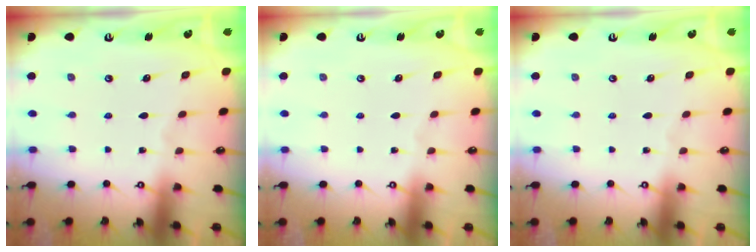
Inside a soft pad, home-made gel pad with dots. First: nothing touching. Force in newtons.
{"total": 0.0}
{"total": 0.0}